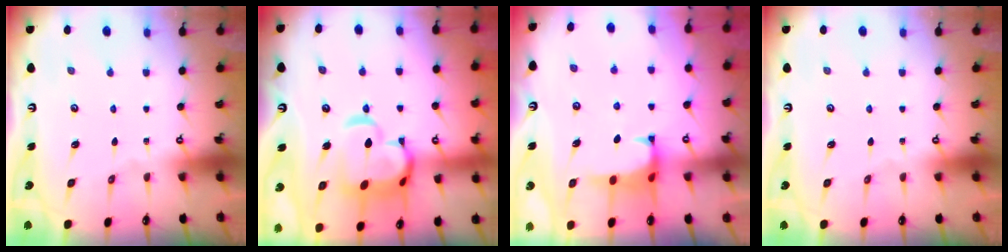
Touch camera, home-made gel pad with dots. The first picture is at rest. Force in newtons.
{"total": 10.6, "press": 10.5, "slide": 1.4}
{"total": 1.1, "press": 0.9, "slide": 0.6}
{"total": 0.0}